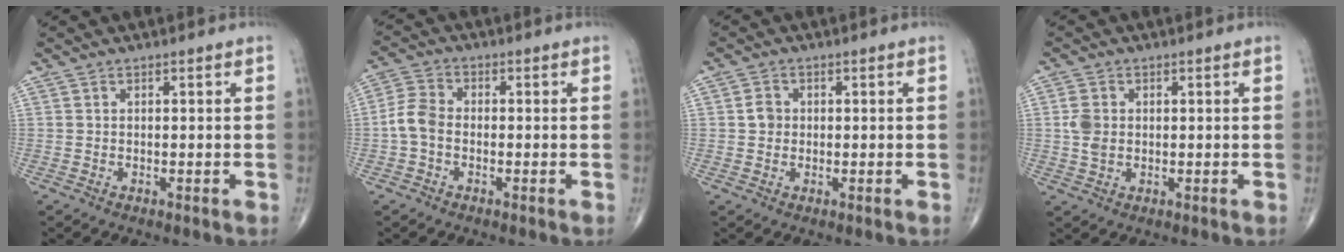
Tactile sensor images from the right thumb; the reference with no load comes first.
{"total": 5.2, "force": [-1.1, 3.6, 3.6], "torque": [-0.072, 0.015, -0.033]}
{"total": 2.4, "force": [0.1, 2.2, 1.1], "torque": [-0.010, 0.004, 0.000]}
{"total": 3.7, "force": [0.3, 2.7, 2.5], "torque": [-0.053, 0.004, 0.008]}